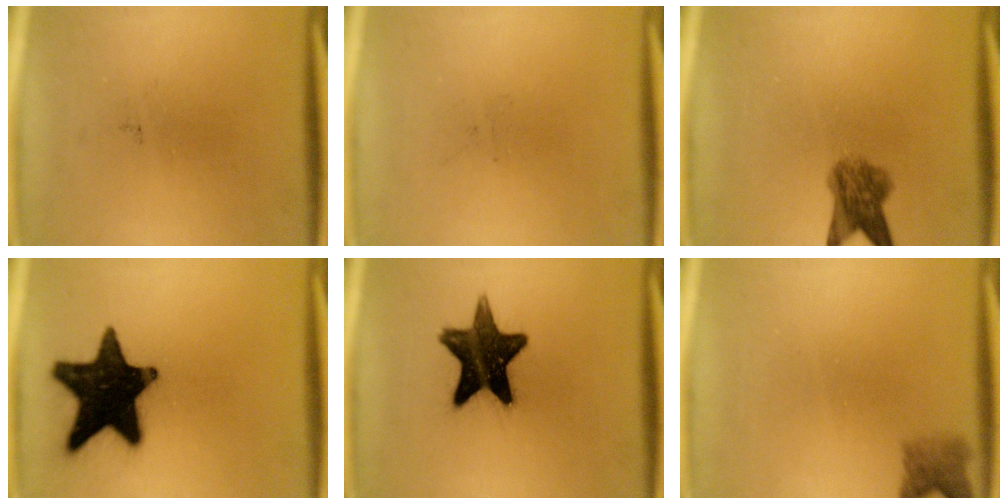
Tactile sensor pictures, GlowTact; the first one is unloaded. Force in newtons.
{"total": 0.0}
{"total": 5.2}
{"total": 19.5}
{"total": 14.8}
{"total": 2.7}